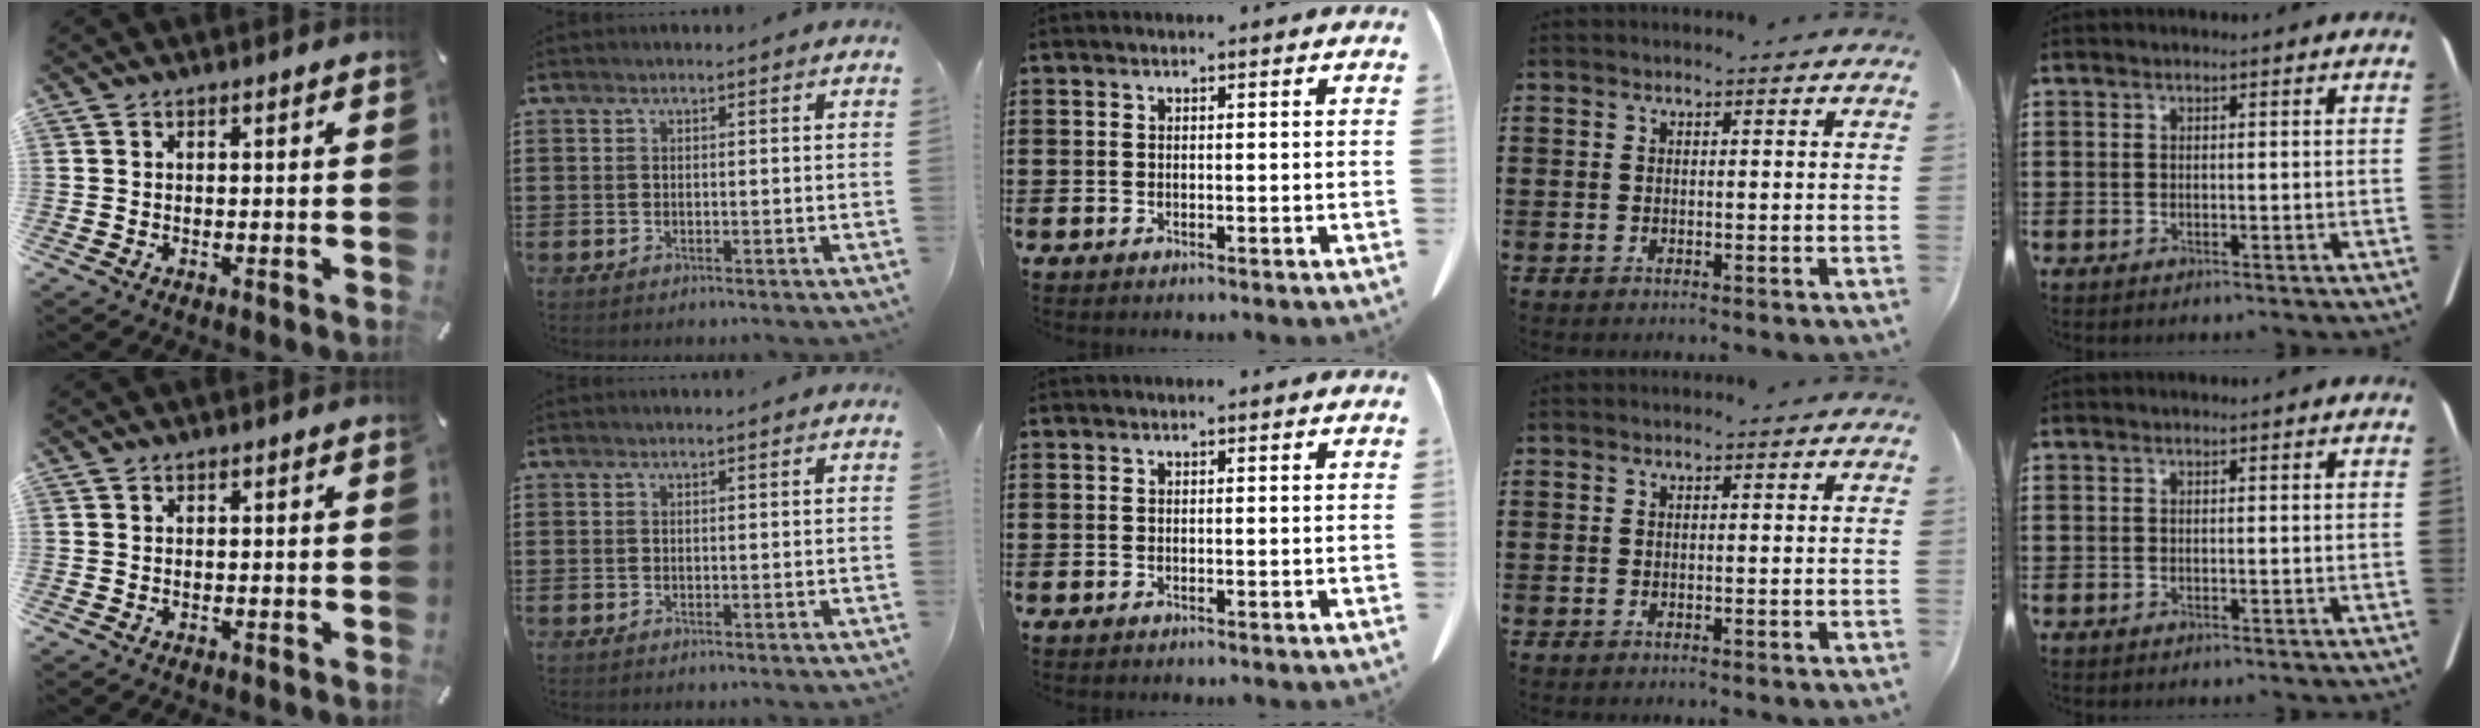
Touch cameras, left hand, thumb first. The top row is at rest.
{}